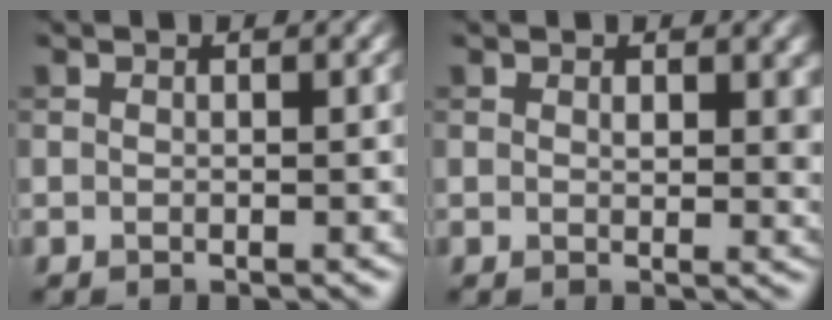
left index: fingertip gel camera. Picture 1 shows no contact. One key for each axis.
{"total": 2.9, "fx": 0.9, "fy": 1.5, "fz": 2.3, "tx": -0.027, "ty": -0.004, "tz": 0.016}